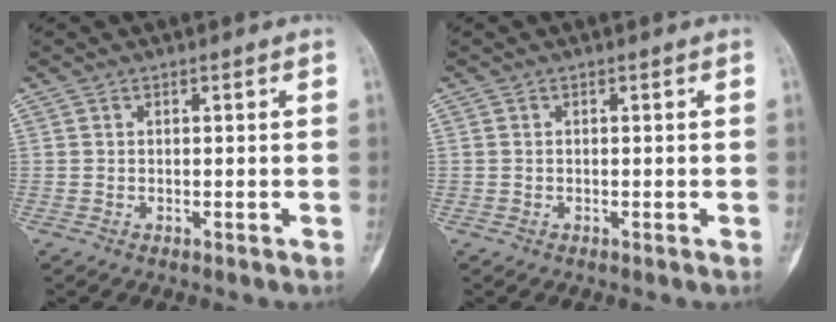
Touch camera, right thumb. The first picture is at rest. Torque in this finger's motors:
{"motor_torque": [0.09, 0.09, 0.11, -0.36, 0.06]}